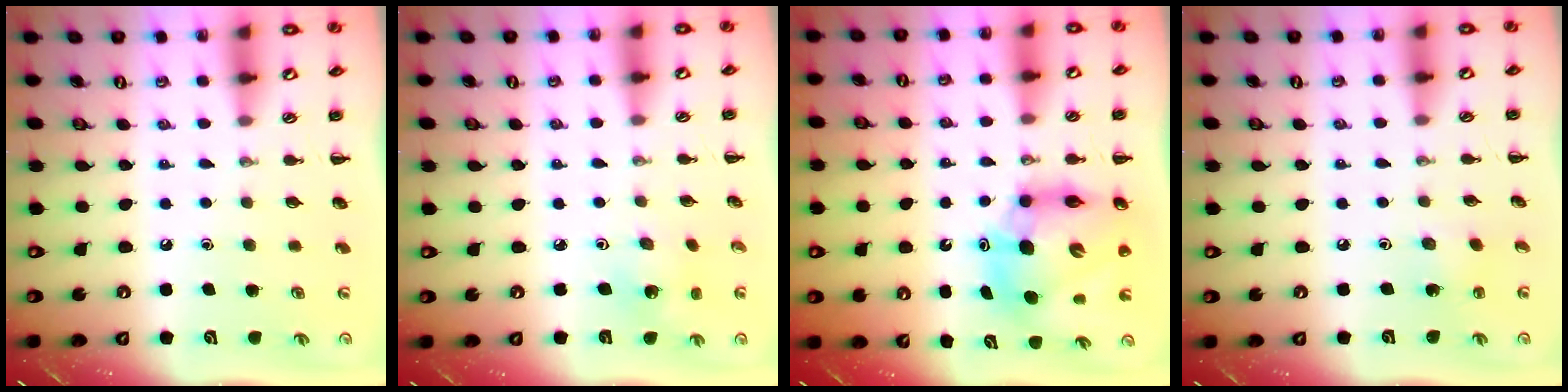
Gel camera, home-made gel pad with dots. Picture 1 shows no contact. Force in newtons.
{"total": 1.8, "press": 1.6, "slide": 0.7}
{"total": 12.6, "press": 12.0, "slide": 3.8}
{"total": 1.9, "press": 1.8, "slide": 0.7}